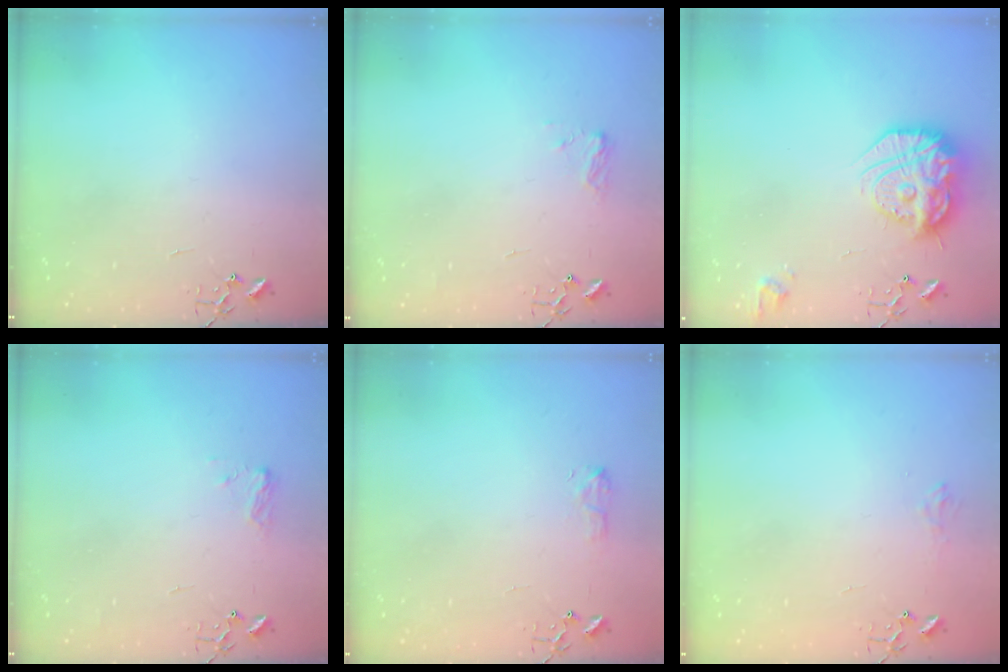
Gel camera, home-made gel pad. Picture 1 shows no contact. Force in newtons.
{"total": 6.2, "press": 6.2, "slide": 0.6}
{"total": 21.8, "press": 21.8, "slide": 1.8}
{"total": 6.2, "press": 6.2, "slide": 0.6}
{"total": 6.4, "press": 6.3, "slide": 0.7}
{"total": 6.6, "press": 6.6, "slide": 0.8}